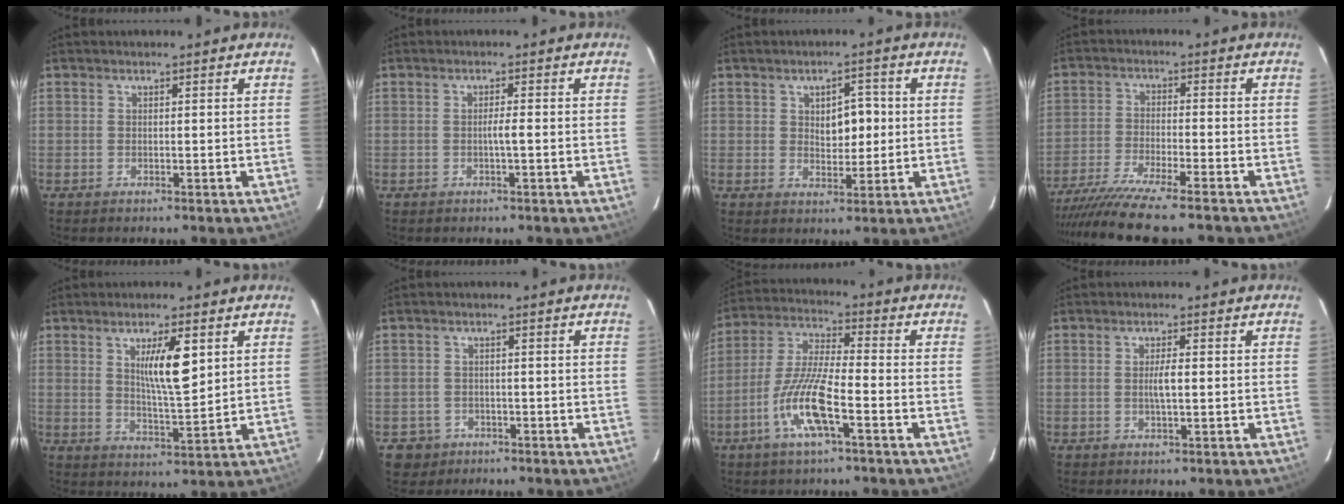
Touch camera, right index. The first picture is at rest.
{"total": 1.6, "force": [-0.4, -0.1, 1.5], "torque": [-0.028, 0.002, -0.007]}
{"total": 5.1, "force": [0.6, 2.7, 4.2], "torque": [-0.060, 0.007, 0.016]}
{"total": 16.0, "force": [-13.8, 0.4, 8.0], "torque": [-0.134, -0.034, -0.221]}
{"total": 7.8, "force": [2.7, 1.3, 7.2], "torque": [-0.123, -0.006, 0.048]}
{"total": 3.9, "force": [-1.8, 3.5, -0.1], "torque": [0.005, 0.012, -0.026]}
{"total": 11.3, "force": [-4.7, 1.5, 10.1], "torque": [-0.210, -0.003, -0.092]}
{"total": 2.7, "force": [-0.2, 0.3, 2.6], "torque": [-0.052, 0.001, -0.004]}